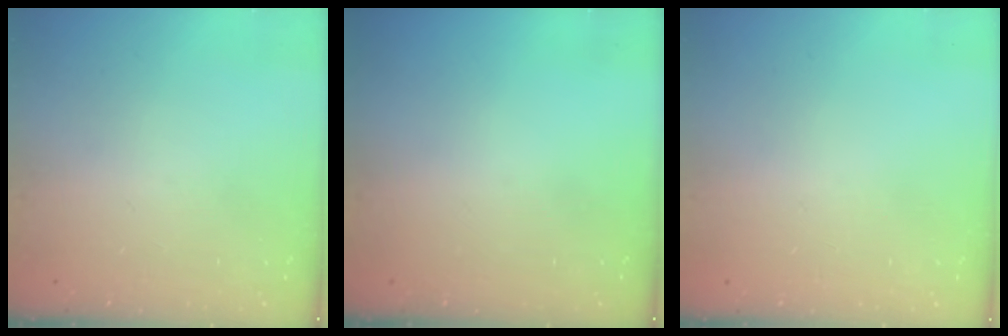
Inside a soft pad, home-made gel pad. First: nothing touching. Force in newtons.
{"total": 0.0}
{"total": 2.6, "press": 2.6, "slide": 0.2}